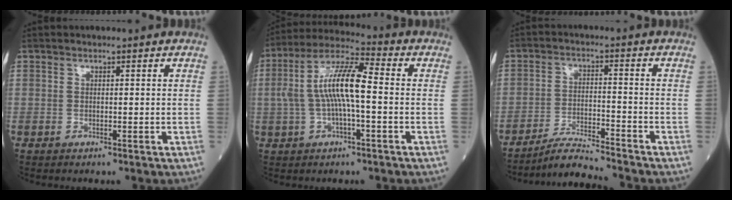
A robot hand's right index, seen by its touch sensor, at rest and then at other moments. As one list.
[{"total": 10.7, "force": [-0.3, 2.3, 10.5], "torque": [-0.212, 0.027, -0.009]}, {"total": 6.1, "force": [-5.9, -1.0, 1.3], "torque": [-0.026, -0.013, -0.106]}]